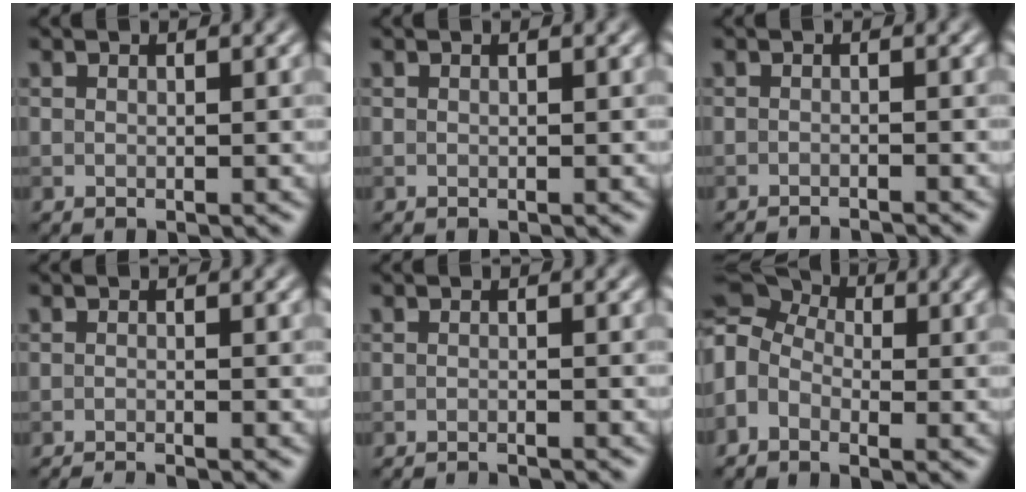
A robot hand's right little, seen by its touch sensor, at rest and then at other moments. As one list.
[{"total": 0.0}, {"total": 3.1, "force": [-2.9, 0.5, 1.0], "torque": [-0.005, 0.001, -0.040]}, {"total": 2.9, "force": [-2.6, 0.3, 1.1], "torque": [-0.014, -0.008, -0.046]}, {"total": 3.5, "force": [-3.3, 0.5, 1.0], "torque": [-0.004, 0.000, -0.045]}, {"total": 6.7, "force": [0.2, 5.0, 4.4], "torque": [-0.096, 0.033, -0.011]}]